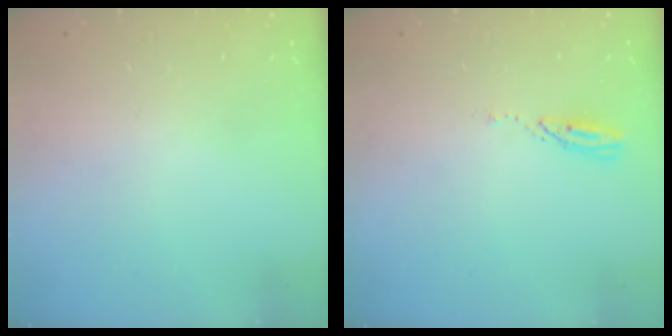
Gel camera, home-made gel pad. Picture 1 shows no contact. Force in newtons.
{"total": 3.7, "press": 3.7, "slide": 0.3}